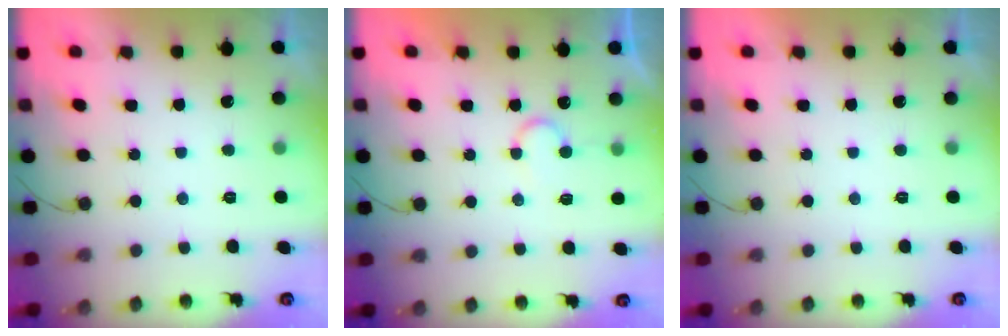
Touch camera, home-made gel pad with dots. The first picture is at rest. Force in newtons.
{"total": 7.0, "press": 6.9, "slide": 0.6}
{"total": 1.7, "press": 1.7, "slide": 0.0}